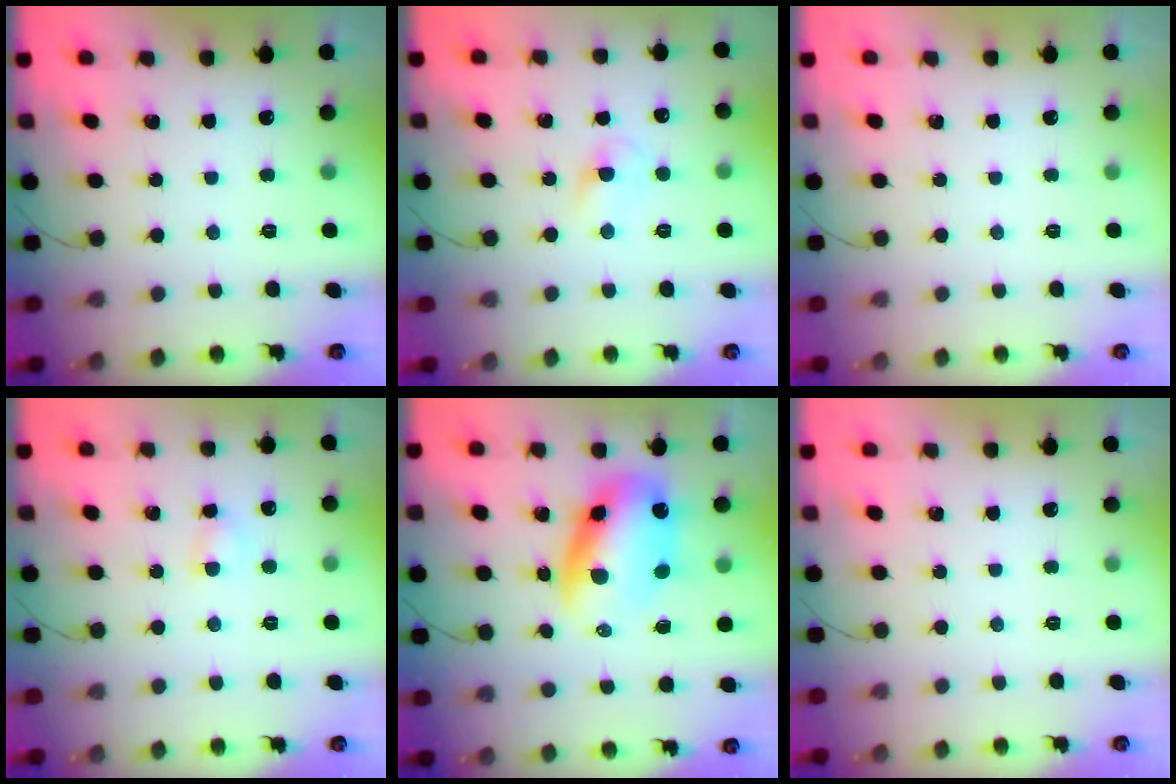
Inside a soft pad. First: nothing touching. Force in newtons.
{"total": 3.5, "press": 3.3, "slide": 1.2}
{"total": 0.0}
{"total": 3.1, "press": 2.9, "slide": 1.0}
{"total": 12.7, "press": 12.4, "slide": 3.1}
{"total": 0.0}